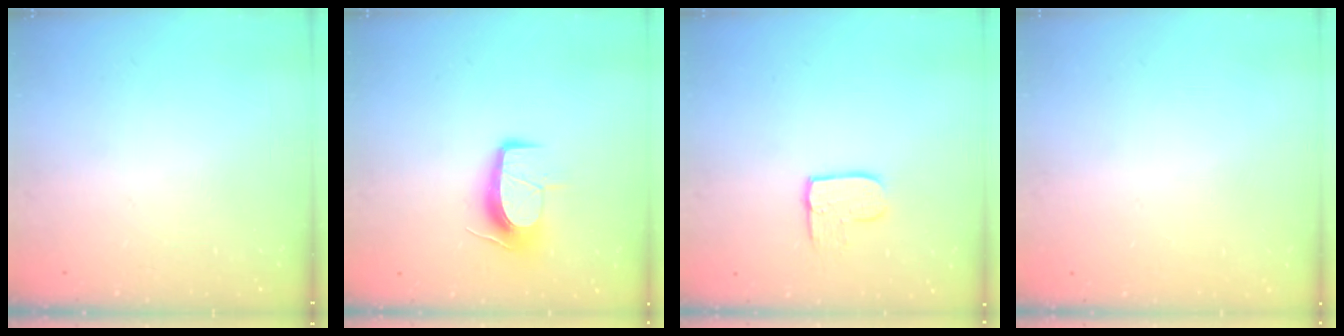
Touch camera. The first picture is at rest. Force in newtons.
{"total": 10.2, "press": 10.2, "slide": 0.8}
{"total": 7.0, "press": 7.0, "slide": 0.4}
{"total": 0.0}